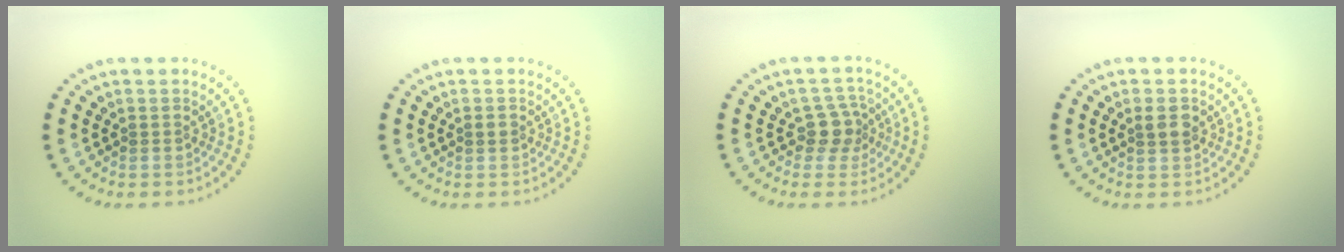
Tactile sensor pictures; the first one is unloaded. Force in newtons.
{"total": 0.8, "press": 0.8, "slide": 0.1}
{"total": 2.6, "press": 2.0, "slide": 1.6}
{"total": 1.8, "press": 1.7, "slide": 0.7}